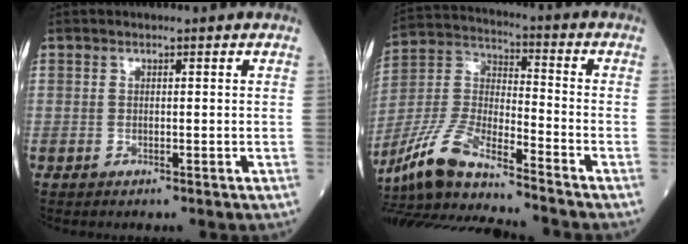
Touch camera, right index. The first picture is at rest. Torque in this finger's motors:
{"motor_torque": [0.12, -0.16, 0.41, 0.19]}